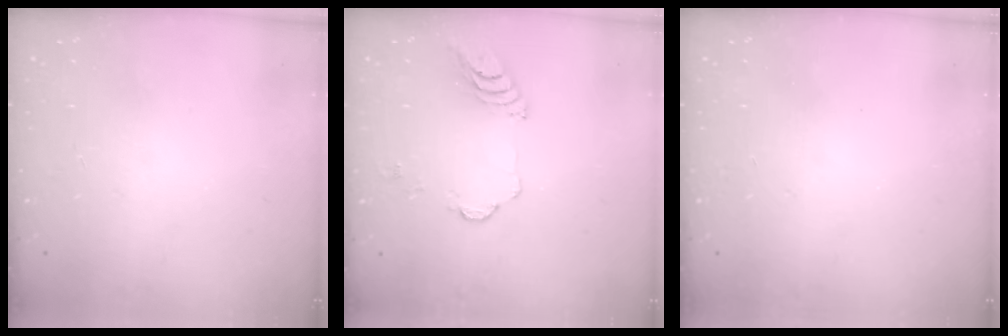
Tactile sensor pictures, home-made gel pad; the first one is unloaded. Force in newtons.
{"total": 6.8, "press": 6.7, "slide": 0.7}
{"total": 0.0}